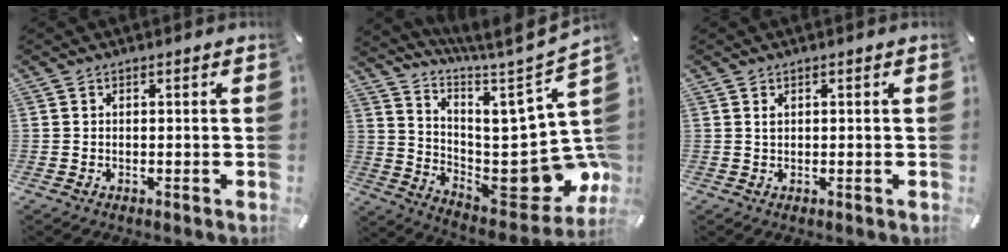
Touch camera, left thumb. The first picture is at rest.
{"total": 16.2, "force": [-1.3, 7.3, 14.4], "torque": [-0.145, -0.053, -0.024]}
{"total": 0.9, "force": [0.3, 0.3, 0.8], "torque": [-0.015, 0.000, 0.004]}